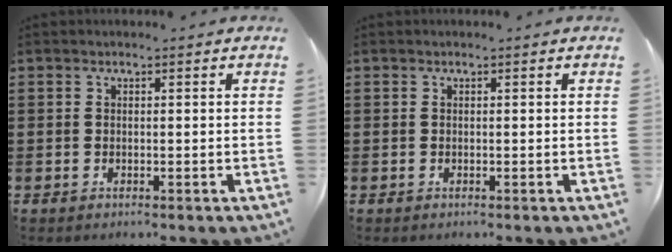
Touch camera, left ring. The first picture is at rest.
{"total": 0.0}